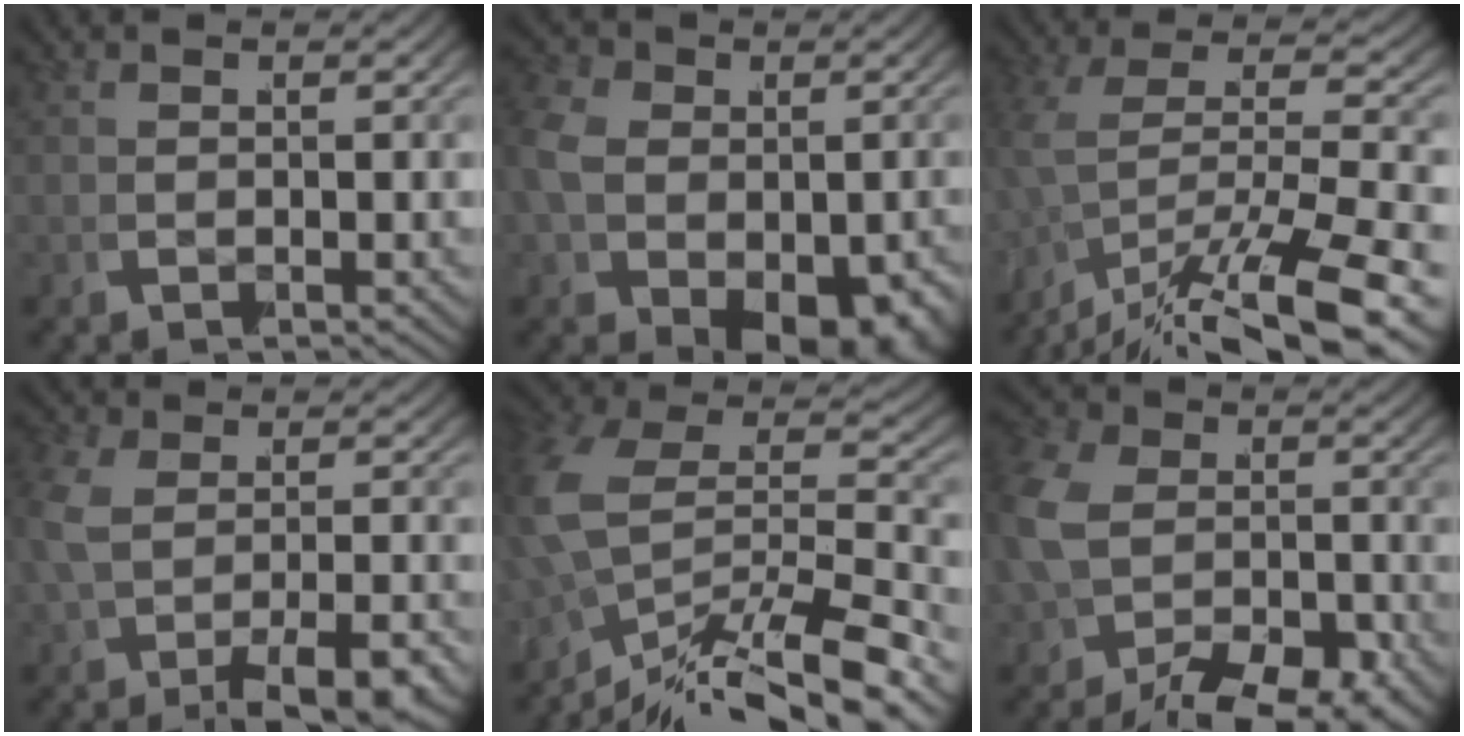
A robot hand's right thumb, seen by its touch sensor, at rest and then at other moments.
{"total": 7.9, "force": [-1.6, 5.6, 5.3], "torque": [-0.110, -0.055, 0.001]}
{"total": 8.2, "force": [-4.2, 3.5, 6.1], "torque": [-0.117, -0.036, -0.033]}
{"total": 4.4, "force": [-2.1, 1.6, 3.5], "torque": [-0.063, -0.006, -0.029]}
{"total": 11.9, "force": [-4.2, 7.3, 8.4], "torque": [-0.178, -0.037, -0.047]}
{"total": 7.5, "force": [-3.3, 5.0, 4.5], "torque": [-0.081, -0.028, -0.044]}